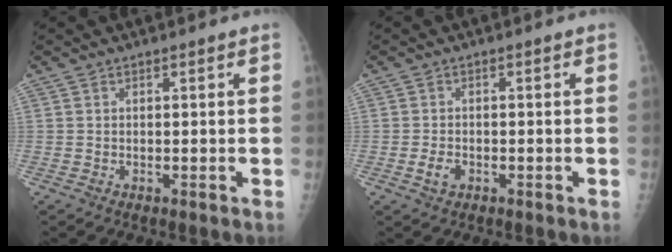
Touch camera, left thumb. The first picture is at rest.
{"total": 2.4, "force": [-1.2, 1.6, 1.3], "torque": [-0.024, 0.002, -0.019]}